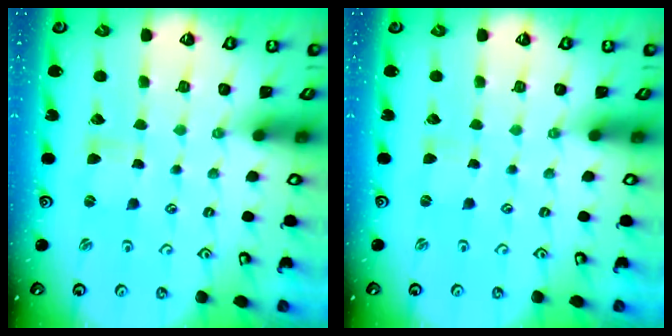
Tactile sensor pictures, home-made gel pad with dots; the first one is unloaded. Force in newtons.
{"total": 0.0}